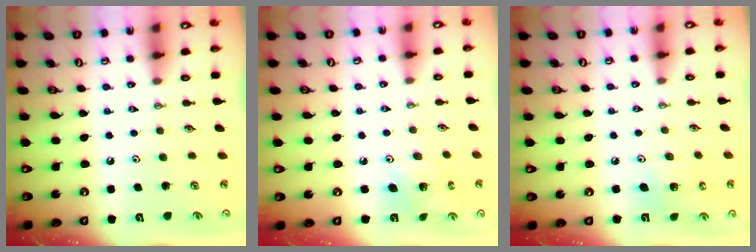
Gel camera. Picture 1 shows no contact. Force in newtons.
{"total": 4.2, "press": 4.2, "slide": 0.3}
{"total": 6.4, "press": 5.9, "slide": 2.4}